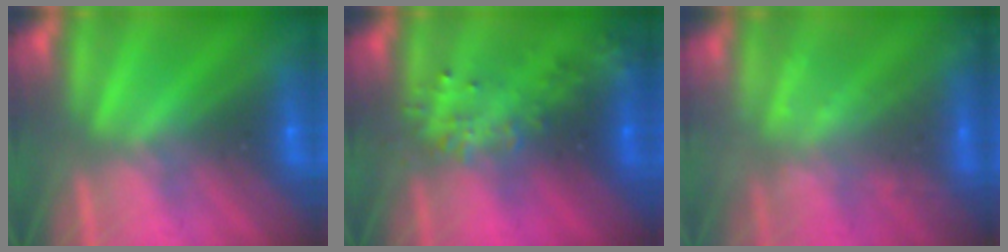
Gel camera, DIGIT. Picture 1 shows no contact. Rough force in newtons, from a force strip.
{"total": 2.9}
{"total": 2.2}